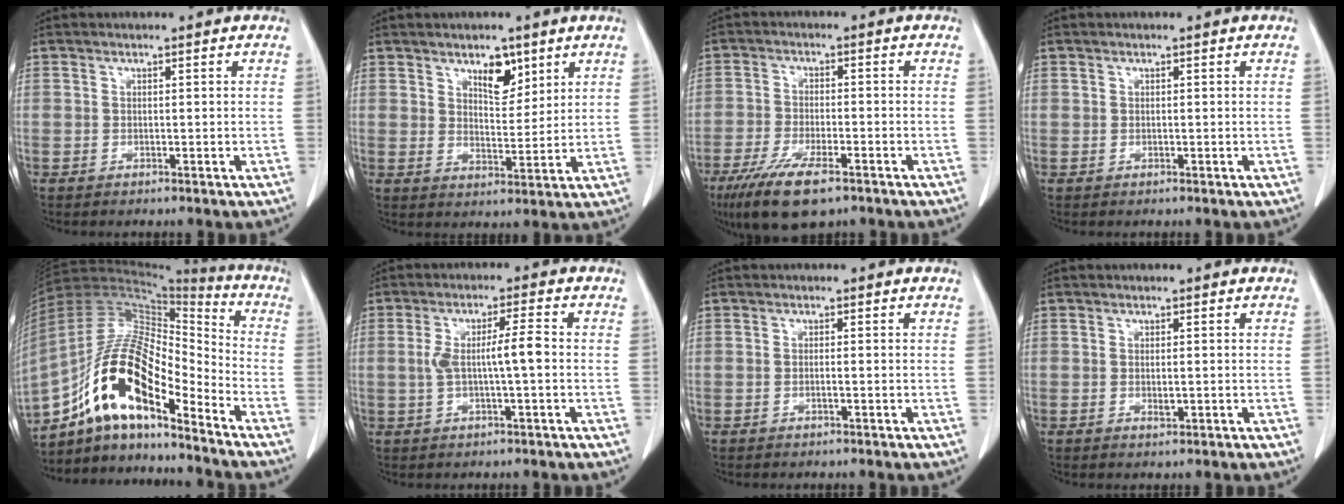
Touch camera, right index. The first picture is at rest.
{"total": 5.1, "force": [3.3, 2.2, 3.2], "torque": [-0.049, -0.006, 0.056]}
{"total": 9.6, "force": [-6.3, 2.4, 6.8], "torque": [-0.126, -0.018, -0.105]}
{"total": 0.0}
{"total": 16.7, "force": [-10.3, 4.3, 12.4], "torque": [-0.242, 0.029, -0.182]}
{"total": 5.4, "force": [-0.1, 0.4, 5.4], "torque": [-0.101, 0.012, 0.003]}
{"total": 0.5, "force": [-0.1, 0.0, 0.5], "torque": [-0.006, 0.001, 0.001]}
{"total": 1.0, "force": [0.0, 0.4, 1.0], "torque": [-0.016, -0.002, 0.004]}